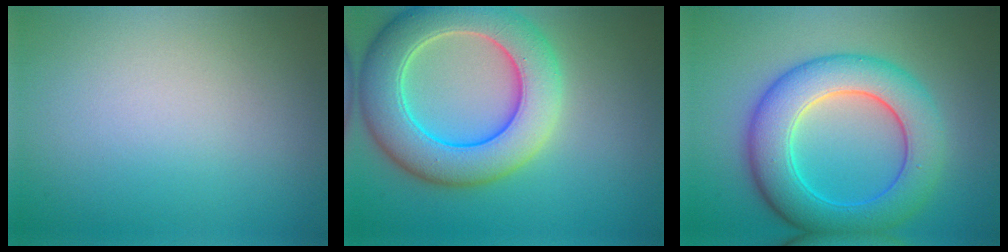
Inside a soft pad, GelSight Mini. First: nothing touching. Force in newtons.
{"total": 9.0, "press": 9.0, "slide": 0.3}
{"total": 7.9, "press": 7.9, "slide": 0.1}